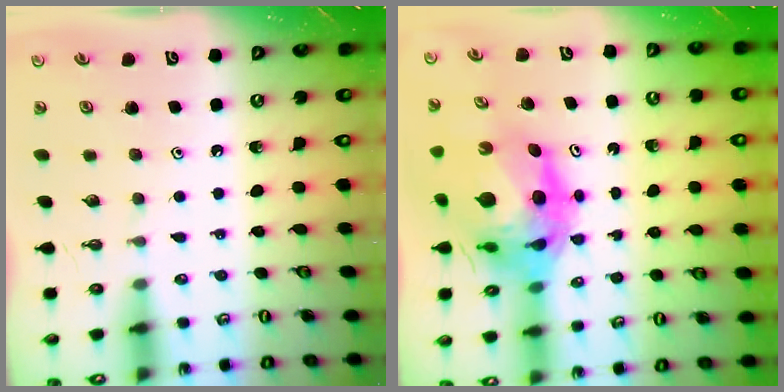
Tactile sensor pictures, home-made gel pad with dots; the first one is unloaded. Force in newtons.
{"total": 15.0, "press": 14.9, "slide": 2.0}